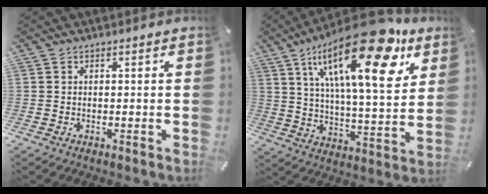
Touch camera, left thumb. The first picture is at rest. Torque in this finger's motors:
{"motor_torque": [2.19, 2.69, 1.51, -1.26, 0.84]}